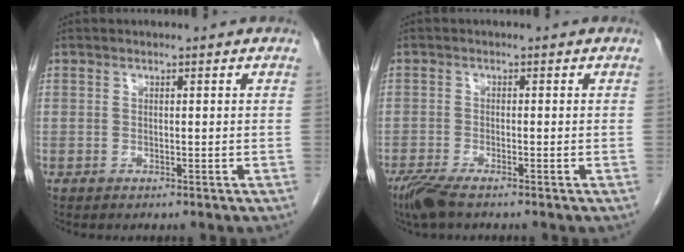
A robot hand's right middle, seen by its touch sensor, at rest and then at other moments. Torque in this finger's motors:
{"motor_torque": [0.07, 0.02, 0.02, 0.01]}